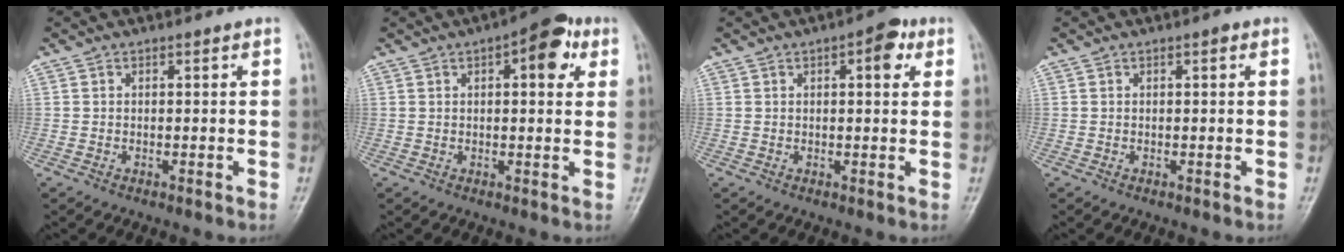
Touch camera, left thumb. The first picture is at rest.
{"total": 8.5, "force": [3.4, 3.6, 7.0], "torque": [-0.068, 0.003, 0.037]}
{"total": 5.1, "force": [2.1, 2.1, 4.1], "torque": [-0.041, 0.000, 0.020]}
{"total": 0.8, "force": [0.3, 0.3, 0.7], "torque": [-0.010, 0.002, 0.002]}